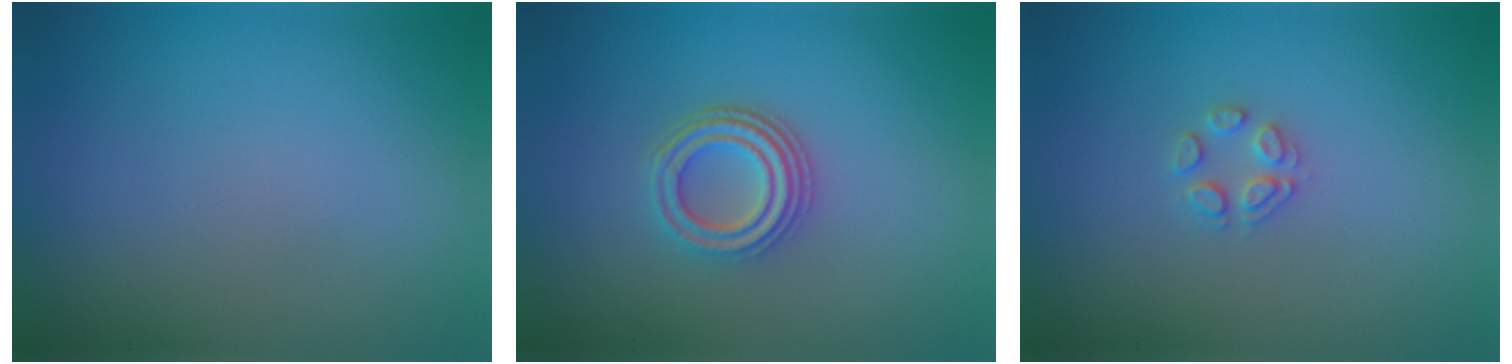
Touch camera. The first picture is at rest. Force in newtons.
{"total": 3.7, "press": 3.0, "slide": 2.1}
{"total": 1.7, "press": 1.6, "slide": 0.2}